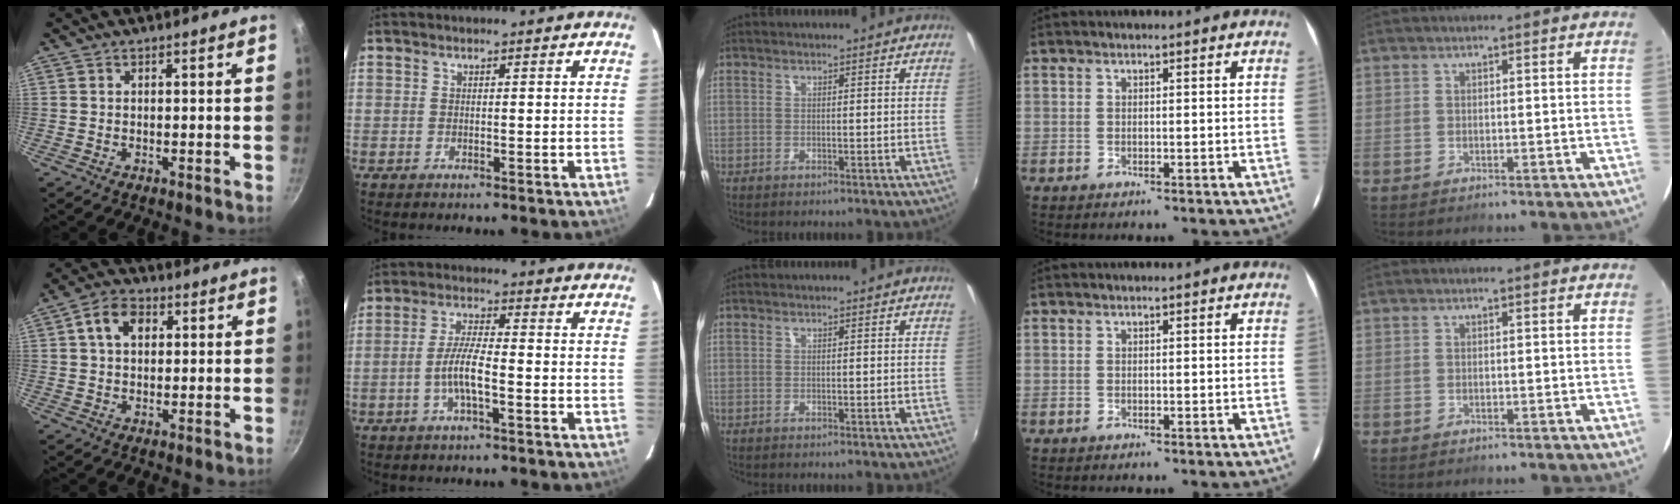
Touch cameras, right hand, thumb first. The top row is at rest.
{"thumb": {"total": 6.9, "force": [1.8, 4.9, 4.5], "torque": [-0.062, 0.011, 0.022]}, "index": {"total": 5.9, "force": [-2.1, 0.8, 5.4], "torque": [-0.112, 0.004, -0.041]}}